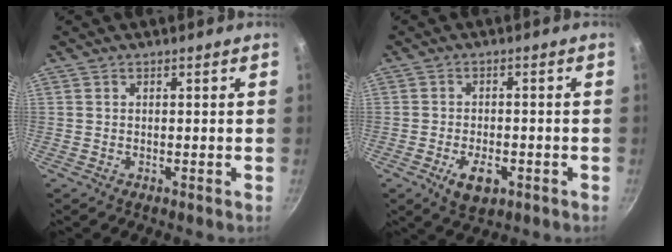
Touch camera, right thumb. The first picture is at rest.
{"total": 6.3, "force": [-2.6, 3.3, 4.7], "torque": [-0.072, 0.010, -0.035]}